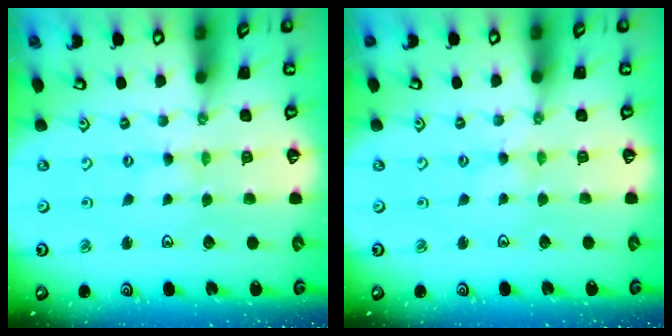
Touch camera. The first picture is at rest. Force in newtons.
{"total": 1.8, "press": 1.8, "slide": 0.2}